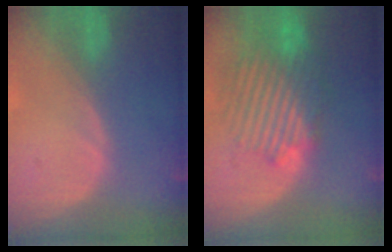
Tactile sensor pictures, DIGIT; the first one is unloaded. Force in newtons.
{"total": 9.8, "press": 9.5, "slide": 2.5}